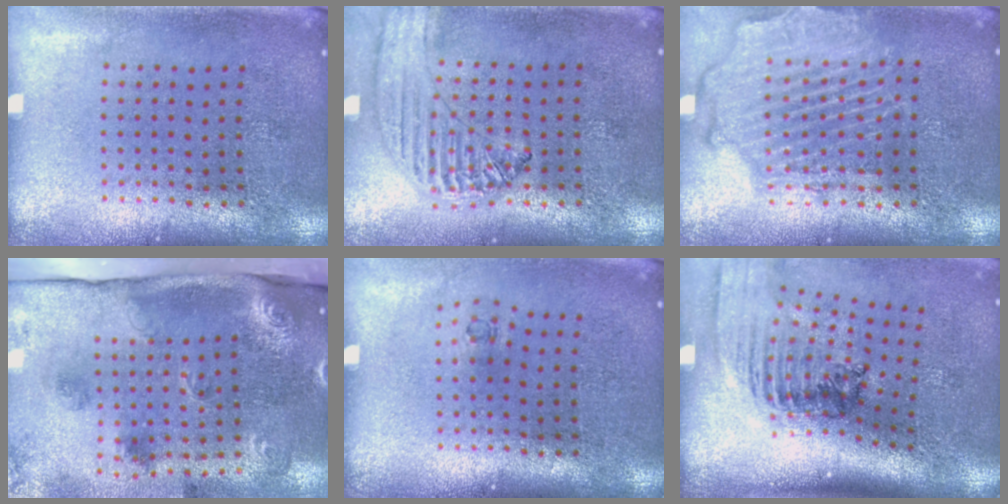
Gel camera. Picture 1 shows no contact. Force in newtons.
{"total": 1.2, "press": 1.2, "slide": 0.2}
{"total": 2.4, "press": 2.2, "slide": 0.8}
{"total": 3.2, "press": 2.1, "slide": 2.4}
{"total": 0.6, "press": 0.2, "slide": 0.5}
{"total": 1.8, "press": 1.4, "slide": 1.2}